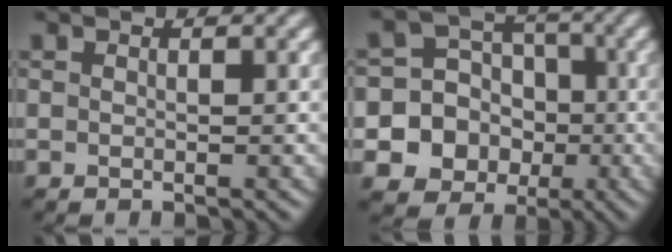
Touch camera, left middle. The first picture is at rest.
{"total": 11.9, "force": [-3.9, 10.9, 2.9], "torque": [-0.088, -0.010, -0.072]}